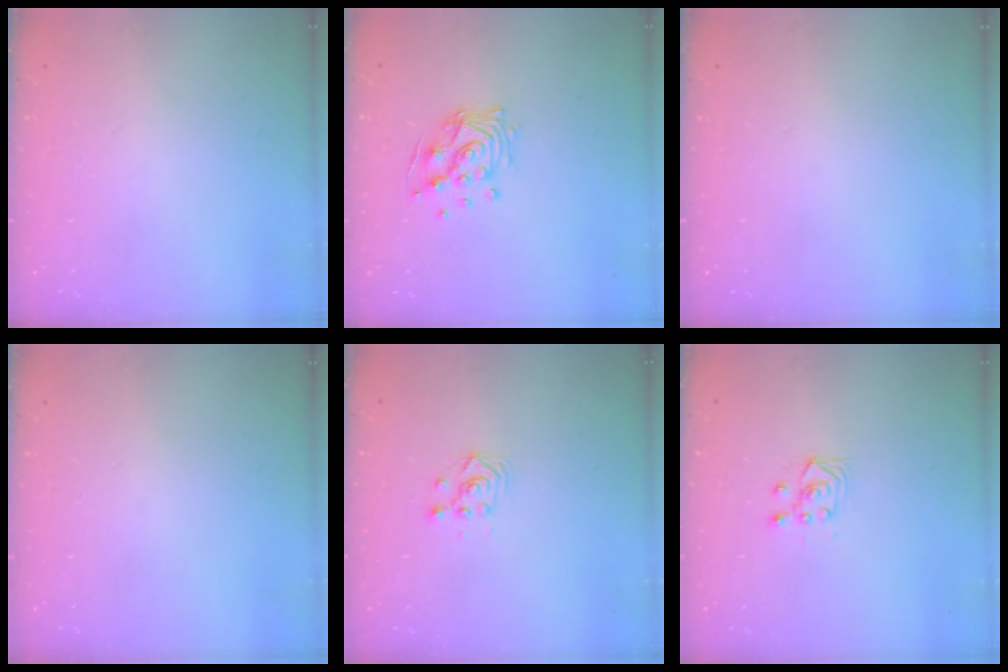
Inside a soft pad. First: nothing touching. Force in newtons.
{"total": 12.0, "press": 11.9, "slide": 1.2}
{"total": 0.0}
{"total": 0.0}
{"total": 3.0, "press": 3.0, "slide": 0.1}
{"total": 3.5, "press": 3.2, "slide": 1.3}